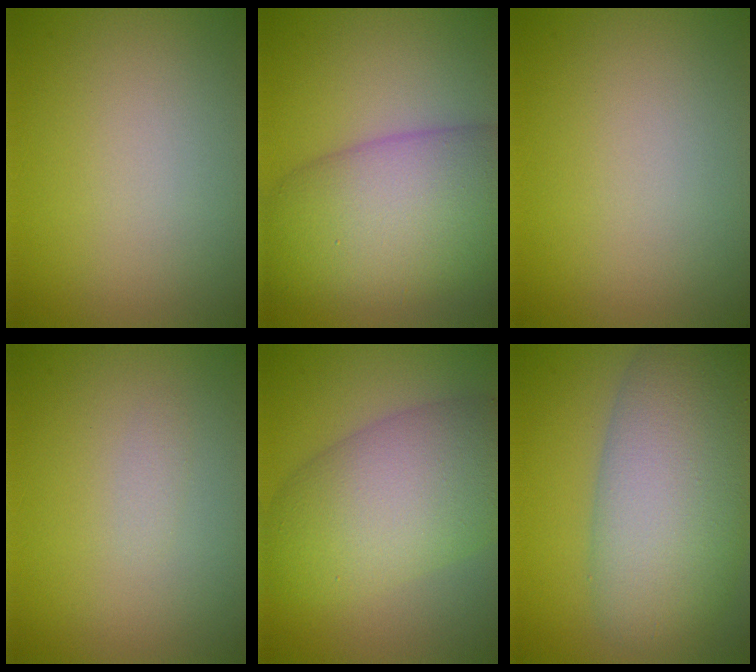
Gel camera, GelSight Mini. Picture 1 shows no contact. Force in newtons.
{"total": 11.1, "press": 11.1, "slide": 0.5}
{"total": 0.0}
{"total": 0.6, "press": 0.6, "slide": 0.0}
{"total": 9.0, "press": 9.0, "slide": 0.4}
{"total": 11.2, "press": 11.2, "slide": 0.6}